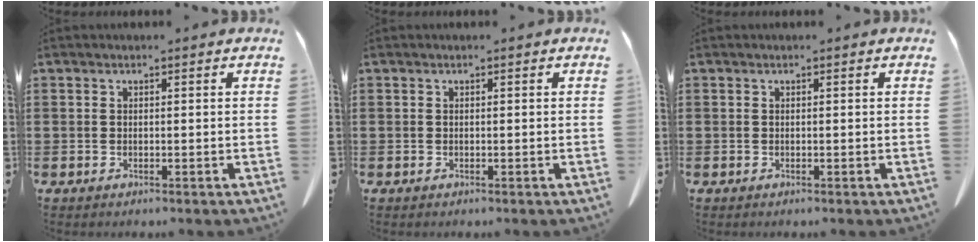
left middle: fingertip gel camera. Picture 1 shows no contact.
{"total": 0.0}
{"total": 0.0}